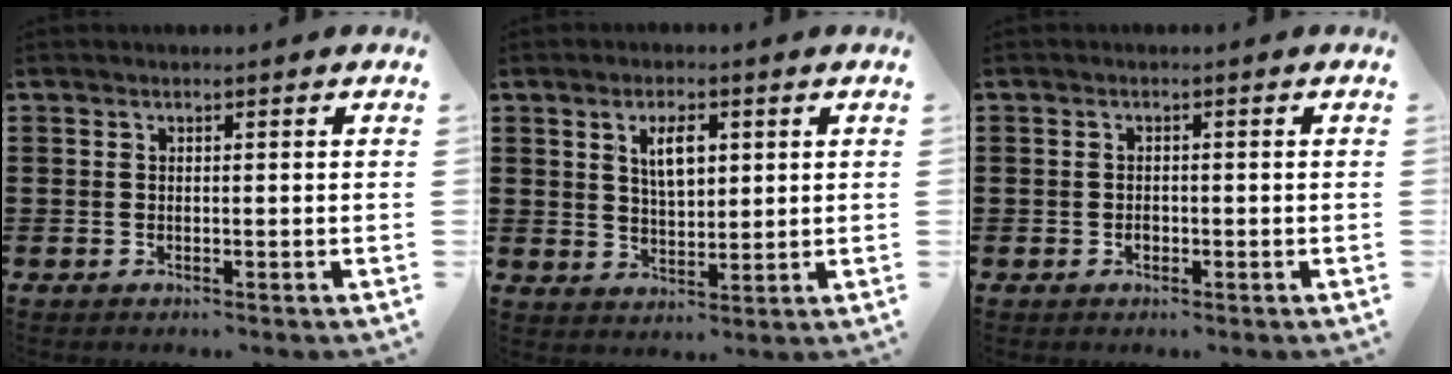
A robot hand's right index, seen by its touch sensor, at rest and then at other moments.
{"total": 4.9, "force": [1.7, 2.3, 4.0], "torque": [-0.069, 0.003, 0.024]}
{"total": 1.2, "force": [-0.5, 0.8, 0.7], "torque": [-0.015, -0.001, -0.009]}